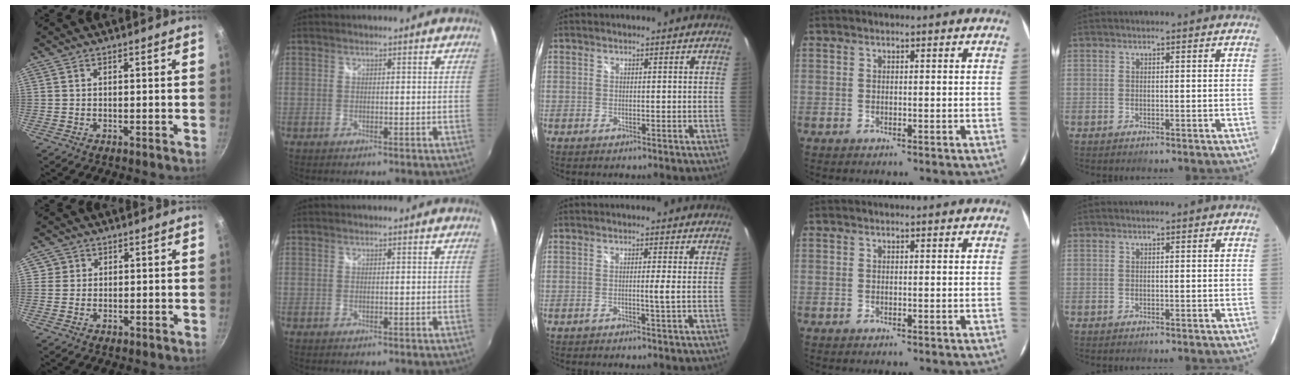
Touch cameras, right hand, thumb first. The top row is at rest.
{"thumb": {"total": 2.1, "force": [0.4, 2.1, 0.2], "torque": [0.019, 0.003, 0.001]}, "middle": {"total": 1.2, "force": [-0.2, -0.6, 1.0], "torque": [-0.008, -0.008, -0.006]}}